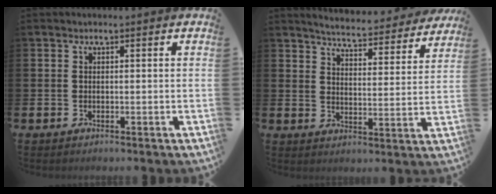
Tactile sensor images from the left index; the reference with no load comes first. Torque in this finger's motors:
{"motor_torque": [0.97, -1.16, 0.64, 0.05]}